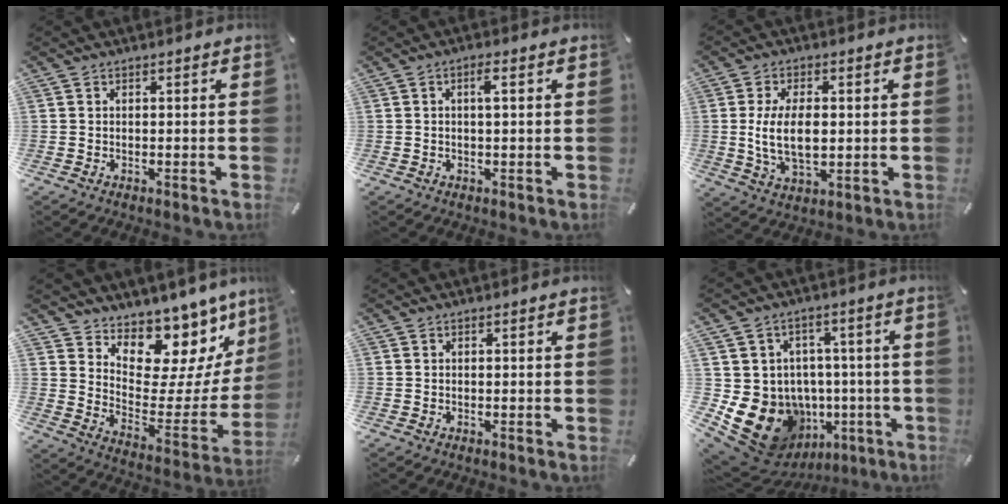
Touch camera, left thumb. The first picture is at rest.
{"total": 2.9, "force": [0.5, 0.6, 2.7], "torque": [-0.046, 0.002, 0.005]}
{"total": 10.5, "force": [0.4, 5.8, 8.7], "torque": [-0.183, 0.001, 0.004]}
{"total": 13.1, "force": [10.5, 7.2, 3.3], "torque": [-0.024, -0.122, 0.172]}
{"total": 0.0}
{"total": 16.2, "force": [-5.1, 13.6, 7.2], "torque": [-0.127, 0.012, -0.060]}